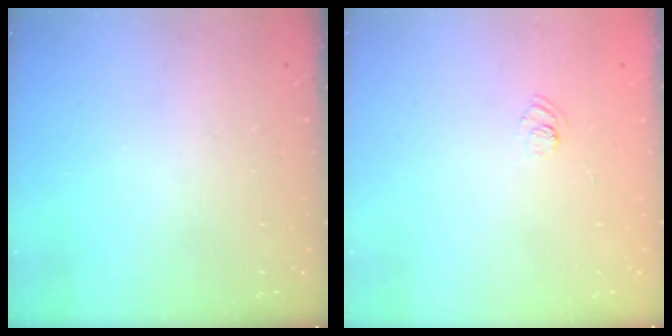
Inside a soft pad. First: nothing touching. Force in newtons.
{"total": 3.9, "press": 3.7, "slide": 1.1}